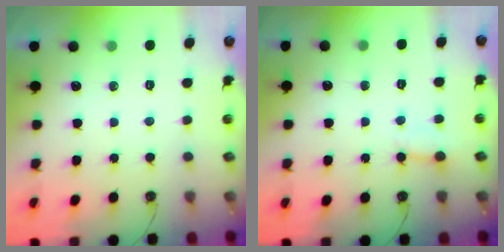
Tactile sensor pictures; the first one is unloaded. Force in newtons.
{"total": 3.5, "press": 3.5, "slide": 0.3}